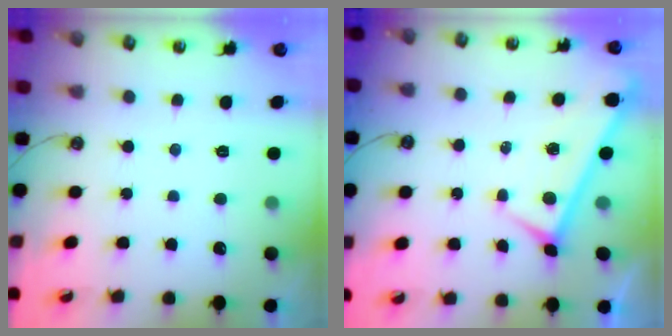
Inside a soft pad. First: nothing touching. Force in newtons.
{"total": 0.0}